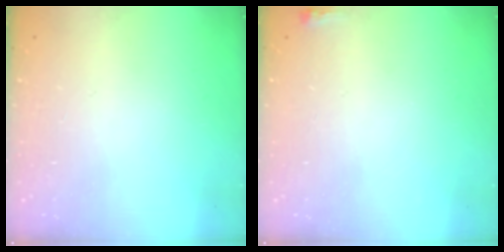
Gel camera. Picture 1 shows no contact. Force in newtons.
{"total": 2.2, "press": 2.2, "slide": 0.6}